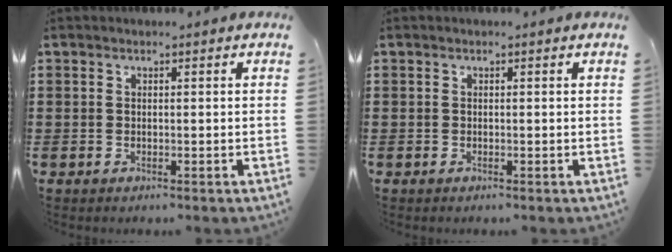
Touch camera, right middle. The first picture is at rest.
{"total": 0.0}